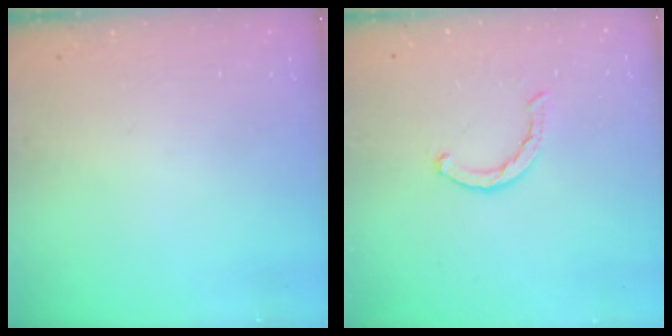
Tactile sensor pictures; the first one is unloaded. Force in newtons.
{"total": 2.1, "press": 2.1, "slide": 0.1}